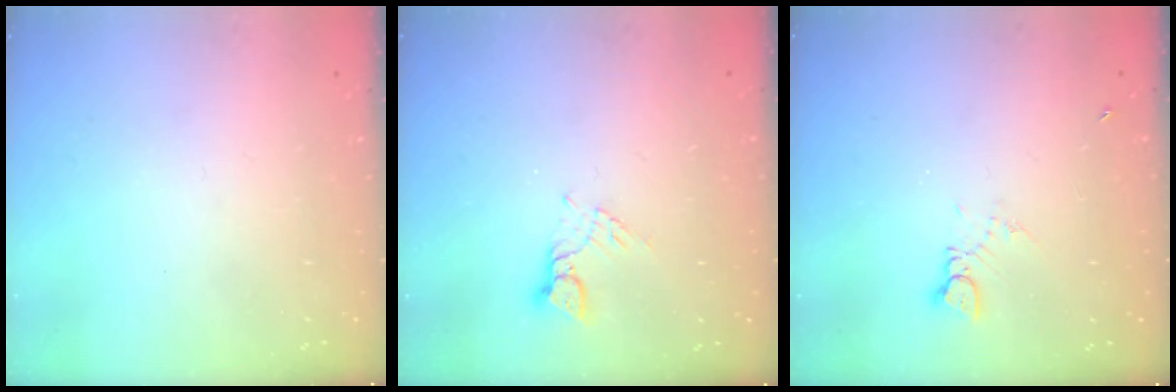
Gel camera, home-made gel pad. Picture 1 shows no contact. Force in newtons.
{"total": 2.6, "press": 2.6, "slide": 0.3}
{"total": 2.2, "press": 2.2, "slide": 0.1}